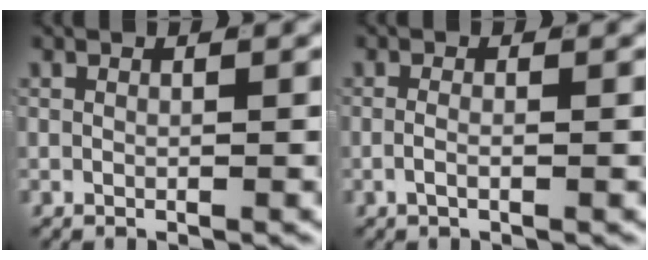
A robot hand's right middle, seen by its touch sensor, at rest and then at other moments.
{"total": 1.2, "force": [-0.8, 0.0, 0.9], "torque": [-0.024, -0.007, -0.011]}